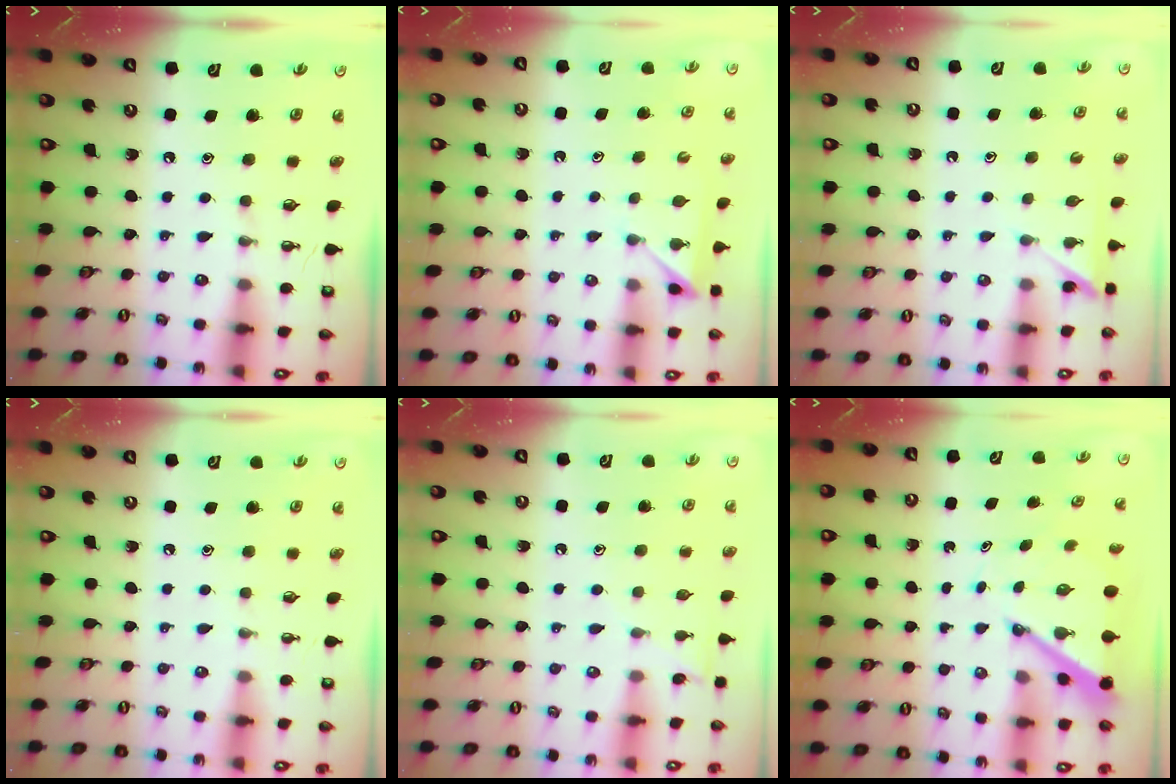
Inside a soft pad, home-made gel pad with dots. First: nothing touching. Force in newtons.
{"total": 2.8, "press": 2.8, "slide": 0.5}
{"total": 3.7, "press": 3.7, "slide": 0.3}
{"total": 0.0}
{"total": 6.3, "press": 6.3, "slide": 0.6}
{"total": 5.1, "press": 5.0, "slide": 0.4}